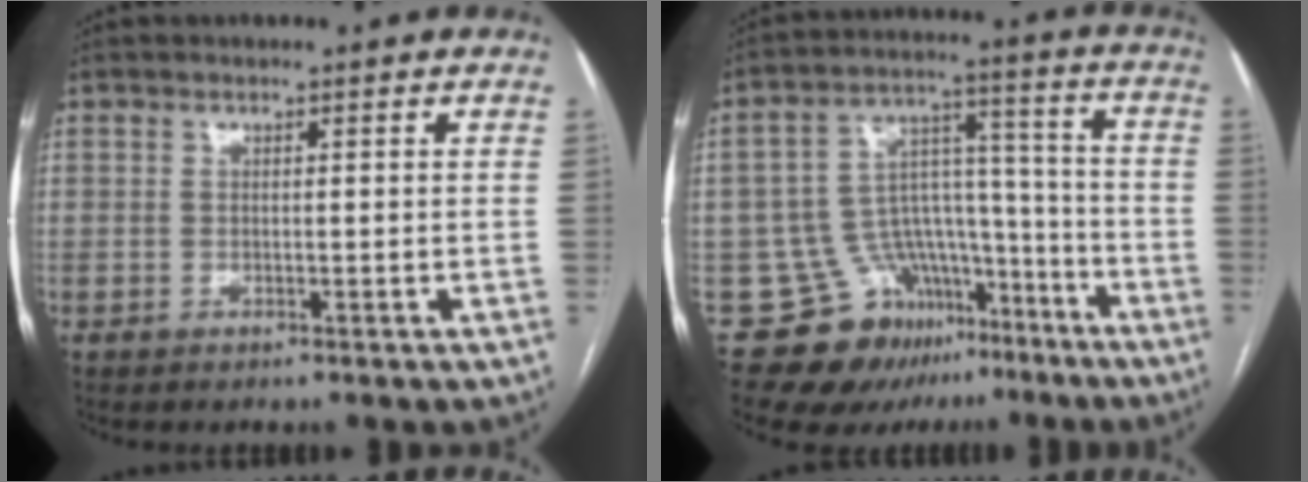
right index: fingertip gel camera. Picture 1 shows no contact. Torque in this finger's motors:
{"motor_torque": [-0.35, -0.30, -0.96, -0.21]}